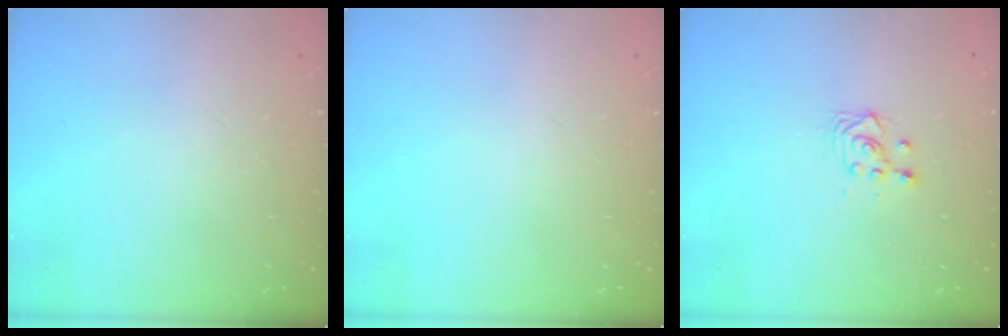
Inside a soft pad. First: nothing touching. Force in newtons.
{"total": 0.0}
{"total": 2.9, "press": 2.9, "slide": 0.6}